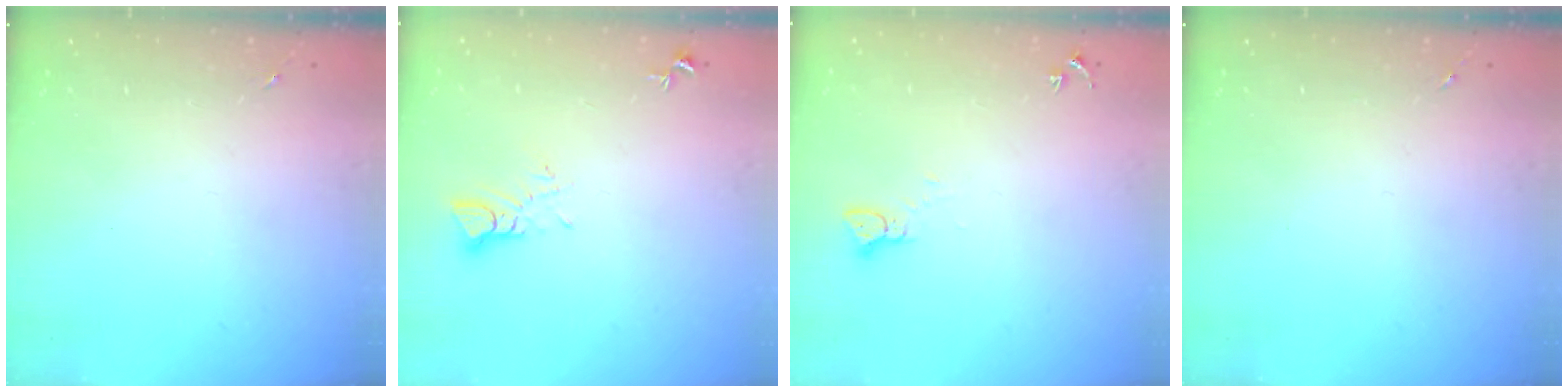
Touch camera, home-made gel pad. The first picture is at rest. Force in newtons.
{"total": 4.0, "press": 3.9, "slide": 0.3}
{"total": 2.2, "press": 2.2, "slide": 0.2}
{"total": 0.0}